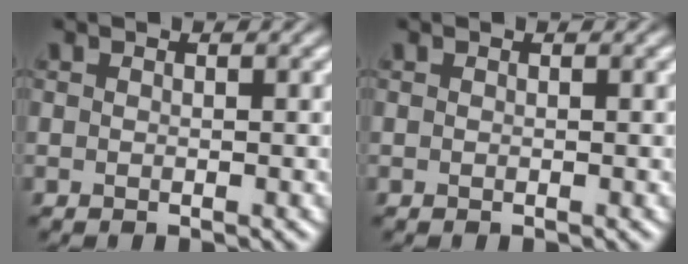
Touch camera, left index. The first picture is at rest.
{"total": 0.0}